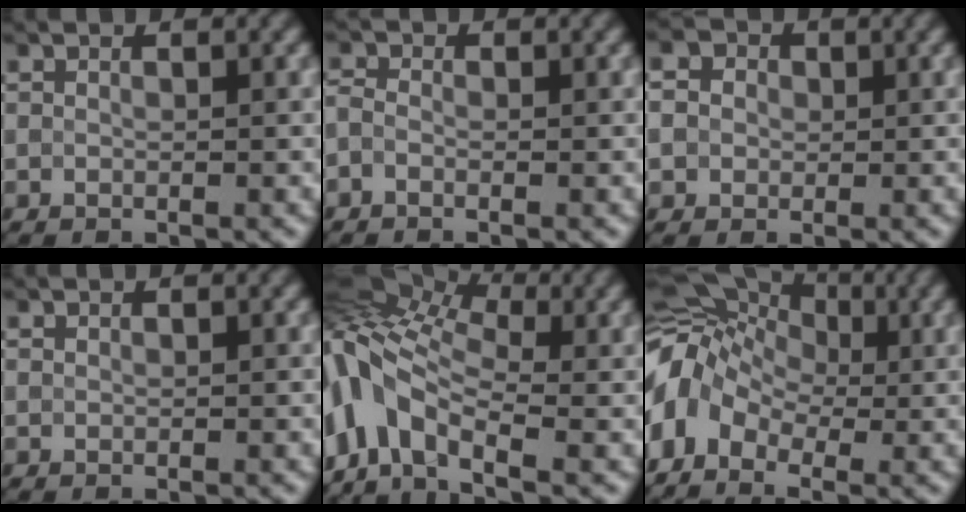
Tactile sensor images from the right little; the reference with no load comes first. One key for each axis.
{"total": 1.3, "fx": -0.7, "fy": 0.9, "fz": 0.8, "tx": -0.022, "ty": -0.003, "tz": -0.020}
{"total": 5.2, "fx": 1.4, "fy": 4.3, "fz": 2.5, "tx": -0.041, "ty": 0.035, "tz": -0.006}
{"total": 0.0}
{"total": 9.2, "fx": -1.7, "fy": 5.7, "fz": 7.0, "tx": -0.142, "ty": 0.013, "tz": -0.055}
{"total": 8.1, "fx": -1.5, "fy": 6.0, "fz": 5.2, "tx": -0.098, "ty": 0.011, "tz": -0.052}